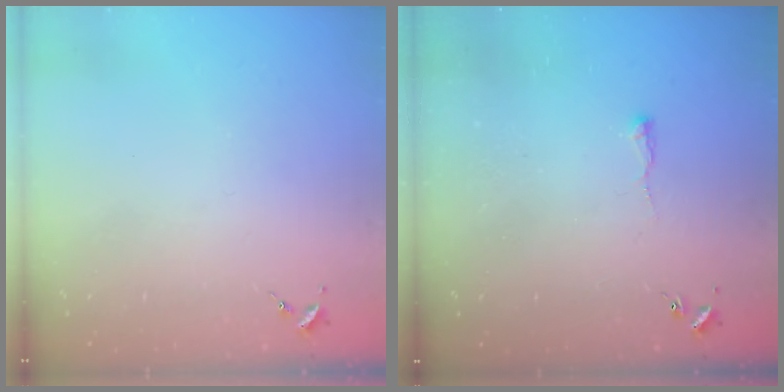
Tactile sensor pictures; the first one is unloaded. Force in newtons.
{"total": 2.8, "press": 2.7, "slide": 0.6}